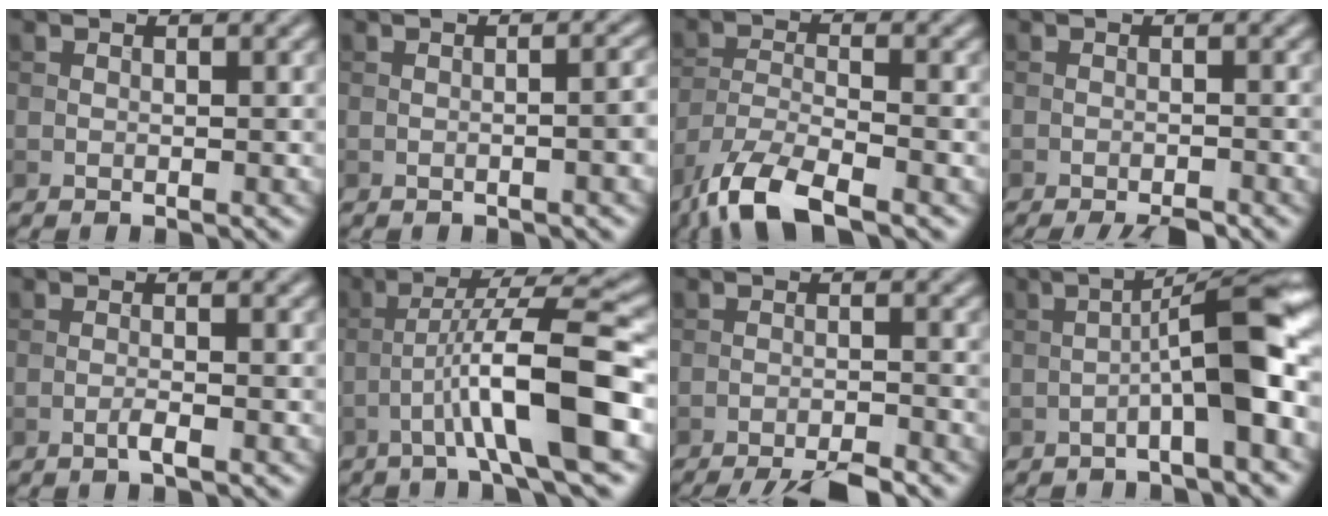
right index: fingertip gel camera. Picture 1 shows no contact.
{"total": 2.6, "force": [-0.5, 0.8, 2.4], "torque": [-0.014, 0.011, -0.009]}
{"total": 7.6, "force": [-5.5, 2.1, 4.8], "torque": [-0.094, -0.011, -0.111]}
{"total": 3.1, "force": [-2.6, 0.4, 1.8], "torque": [-0.030, 0.000, -0.043]}
{"total": 1.4, "force": [-0.7, 0.2, 1.2], "torque": [-0.020, 0.003, -0.017]}
{"total": 8.3, "force": [-2.8, 0.6, 7.7], "torque": [-0.126, 0.023, -0.047]}
{"total": 6.3, "force": [-5.4, 0.9, 3.2], "torque": [-0.052, -0.014, -0.085]}
{"total": 7.5, "force": [-2.0, 1.0, 7.2], "torque": [-0.105, 0.031, -0.038]}